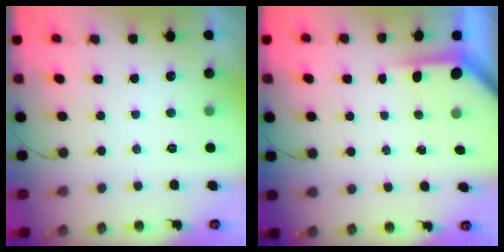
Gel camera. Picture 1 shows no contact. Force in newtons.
{"total": 3.6, "press": 3.6, "slide": 0.3}